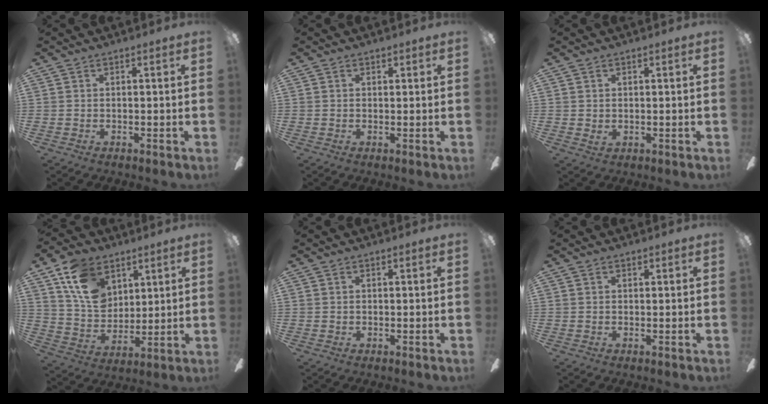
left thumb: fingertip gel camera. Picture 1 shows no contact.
{"total": 0.9, "force": [0.5, 0.8, 0.3], "torque": [0.002, 0.001, 0.006]}
{"total": 1.2, "force": [0.6, 1.0, 0.5], "torque": [-0.003, 0.001, 0.008]}
{"total": 14.6, "force": [7.5, 10.3, 7.2], "torque": [-0.136, -0.015, 0.149]}
{"total": 0.7, "force": [0.1, 0.6, 0.2], "torque": [-0.003, 0.005, 0.001]}
{"total": 0.8, "force": [0.2, 0.6, 0.3], "torque": [-0.007, 0.003, 0.004]}